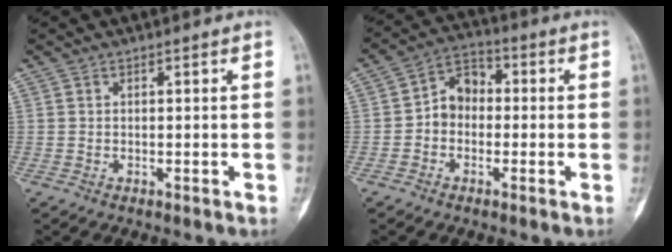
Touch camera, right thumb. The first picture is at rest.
{"total": 6.8, "force": [-0.9, 5.5, 3.9], "torque": [-0.040, 0.030, -0.033]}